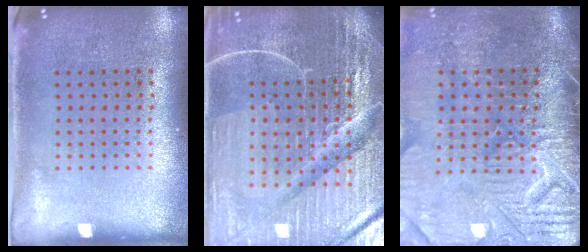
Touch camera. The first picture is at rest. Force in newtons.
{"total": 7.1, "press": 6.2, "slide": 3.4}
{"total": 4.6, "press": 4.0, "slide": 2.2}